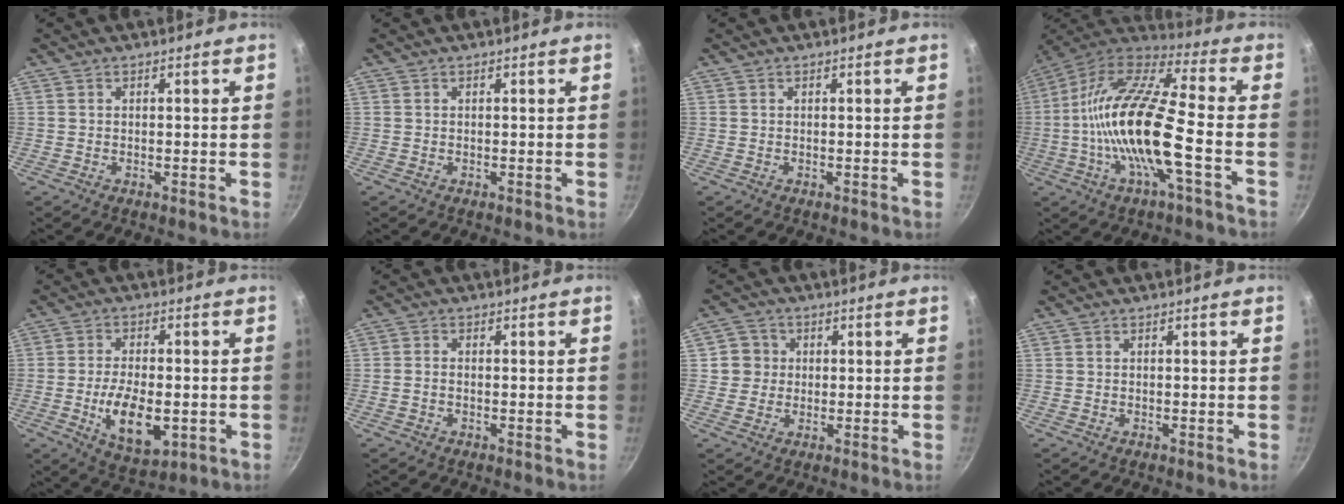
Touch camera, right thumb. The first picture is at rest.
{"total": 0.0}
{"total": 0.0}
{"total": 20.7, "force": [-4.3, 5.4, 19.5], "torque": [-0.363, 0.038, -0.100]}
{"total": 11.7, "force": [-2.6, 6.0, 9.7], "torque": [-0.156, 0.003, -0.034]}
{"total": 1.3, "force": [-0.4, 0.8, 0.9], "torque": [-0.019, 0.010, -0.009]}
{"total": 4.7, "force": [0.6, 4.6, 0.8], "torque": [0.022, 0.006, 0.003]}
{"total": 0.0}